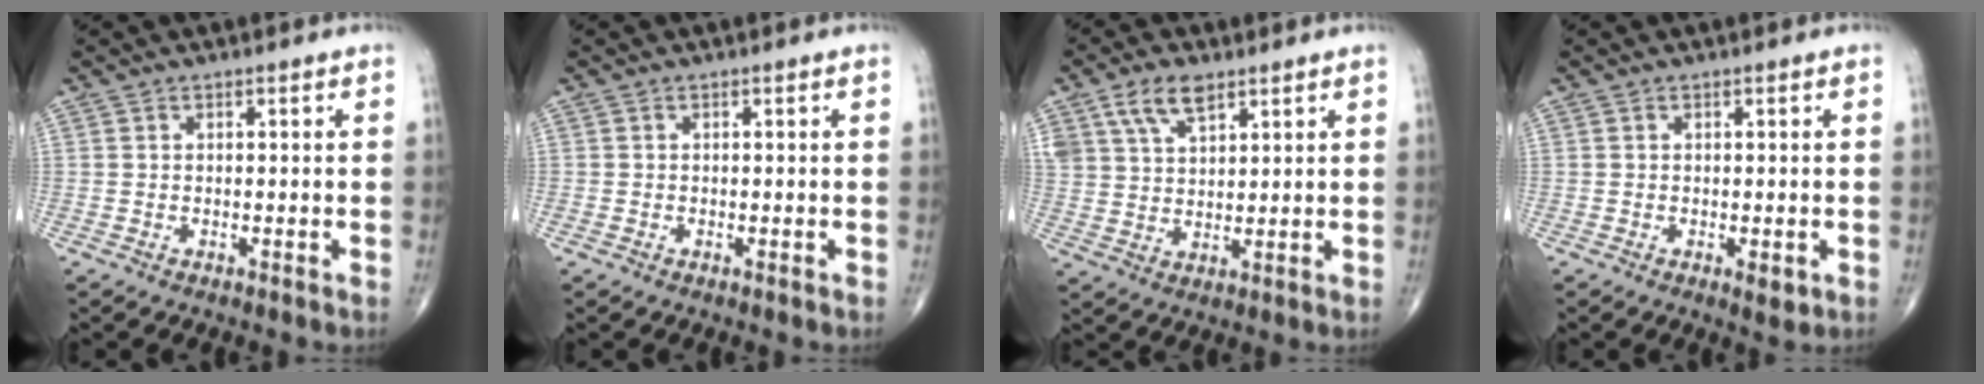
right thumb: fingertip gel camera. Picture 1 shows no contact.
{"total": 0.0}
{"total": 8.0, "force": [4.7, 4.1, 4.9], "torque": [-0.084, -0.014, 0.094]}
{"total": 2.0, "force": [-0.6, 0.8, 1.7], "torque": [-0.017, -0.004, -0.006]}